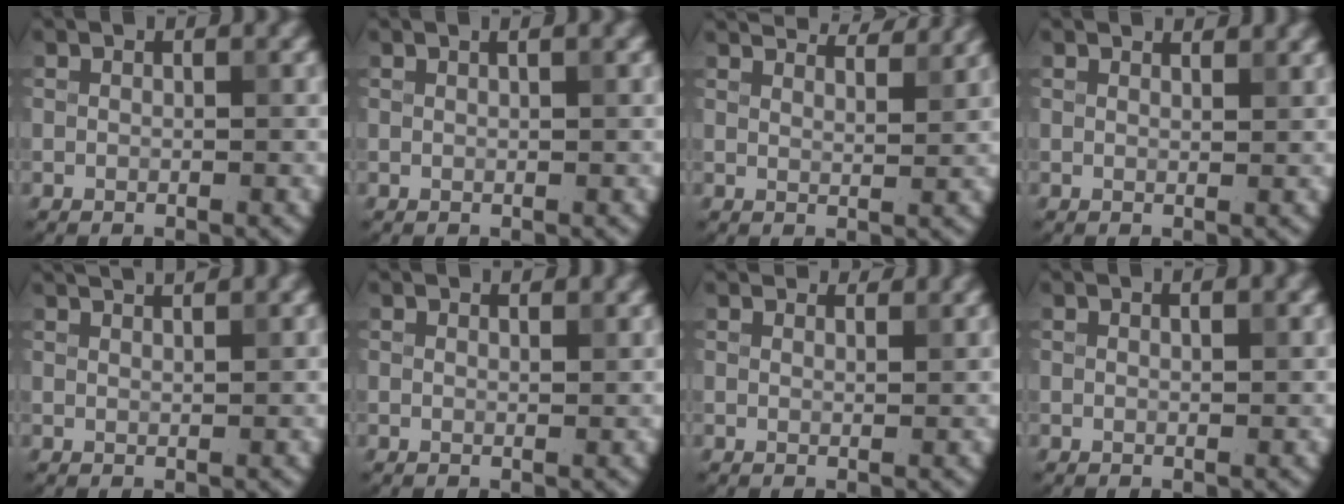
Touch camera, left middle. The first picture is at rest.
{"total": 0.7, "force": [0.4, 0.0, 0.6], "torque": [-0.009, 0.007, 0.012]}
{"total": 5.1, "force": [4.9, 0.4, 1.6], "torque": [-0.031, 0.011, 0.062]}
{"total": 1.2, "force": [1.2, 0.3, 0.2], "torque": [-0.009, 0.001, 0.020]}
{"total": 2.3, "force": [2.2, -0.1, 0.6], "torque": [-0.011, 0.009, 0.035]}
{"total": 0.9, "force": [0.9, 0.2, 0.2], "torque": [-0.006, 0.001, 0.017]}
{"total": 2.2, "force": [2.1, 0.5, 0.4], "torque": [-0.014, 0.006, 0.027]}
{"total": 0.8, "force": [0.6, 0.1, 0.6], "torque": [-0.008, 0.004, 0.015]}